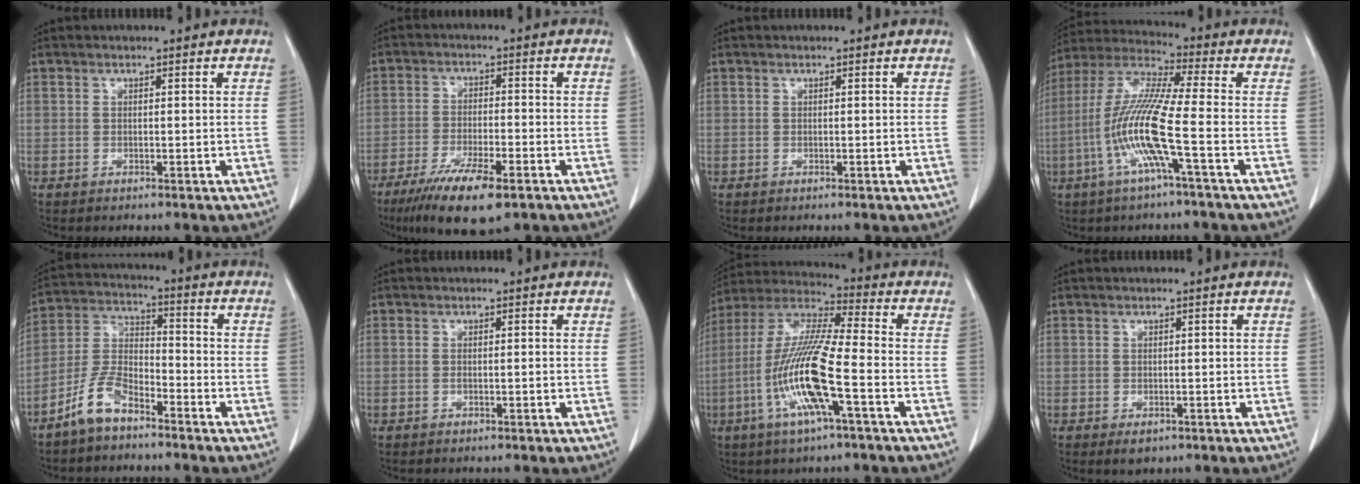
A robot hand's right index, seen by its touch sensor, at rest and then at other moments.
{"total": 10.8, "force": [-6.9, 2.1, 8.0], "torque": [-0.139, -0.022, -0.112]}
{"total": 0.0}
{"total": 12.3, "force": [-3.7, -0.5, 11.7], "torque": [-0.251, -0.002, -0.083]}
{"total": 8.0, "force": [-5.8, 3.1, 4.5], "torque": [-0.106, 0.004, -0.121]}
{"total": 0.8, "force": [-0.2, 0.2, 0.8], "torque": [-0.016, 0.000, 0.000]}
{"total": 15.0, "force": [-4.5, 1.0, 14.3], "torque": [-0.301, -0.007, -0.092]}
{"total": 2.1, "force": [-1.1, 1.3, 1.1], "torque": [-0.010, -0.001, -0.007]}